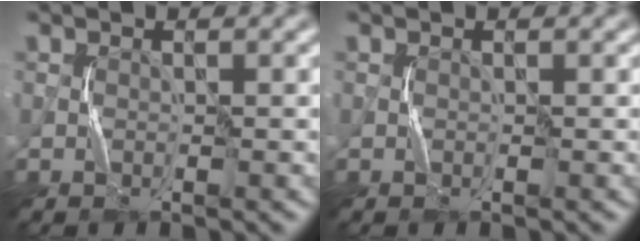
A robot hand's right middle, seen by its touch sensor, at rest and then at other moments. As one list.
[{"total": 0.0}]